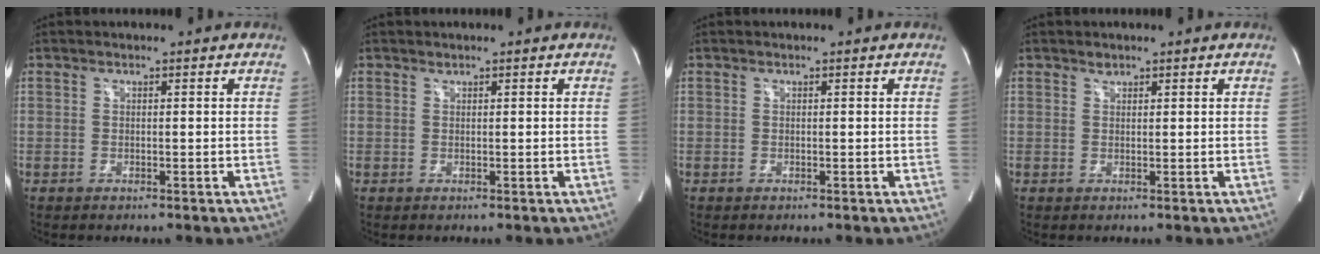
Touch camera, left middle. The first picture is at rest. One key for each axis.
{"total": 0.0}
{"total": 0.0}
{"total": 0.7, "fx": 0.6, "fy": 0.3, "fz": 0.1, "tx": -0.002, "ty": -0.003, "tz": 0.007}